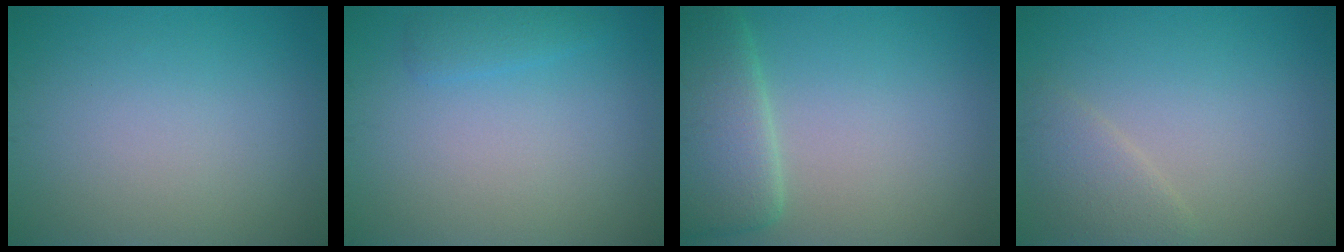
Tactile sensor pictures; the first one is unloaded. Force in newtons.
{"total": 1.4, "press": 1.4, "slide": 0.1}
{"total": 5.8, "press": 5.8, "slide": 0.1}
{"total": 2.2, "press": 2.1, "slide": 0.1}